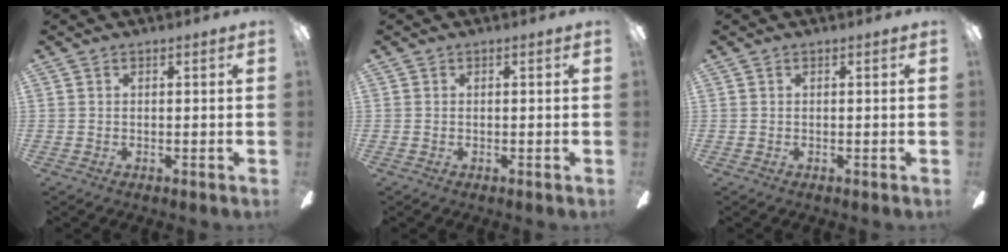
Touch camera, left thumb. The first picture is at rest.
{"total": 0.0}
{"total": 0.0}